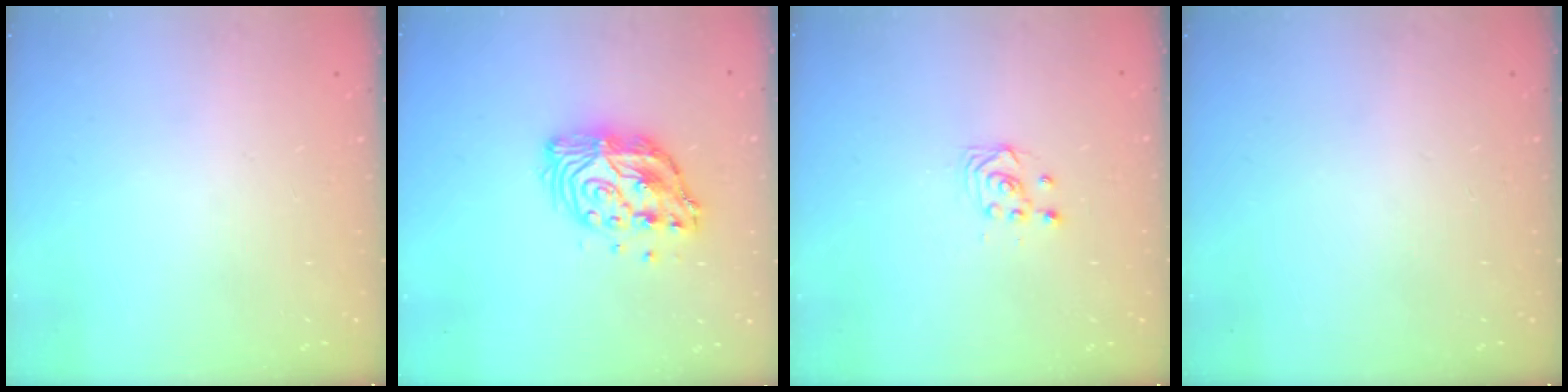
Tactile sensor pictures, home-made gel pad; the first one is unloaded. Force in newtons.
{"total": 12.6, "press": 12.6, "slide": 1.0}
{"total": 3.9, "press": 3.8, "slide": 0.3}
{"total": 0.0}